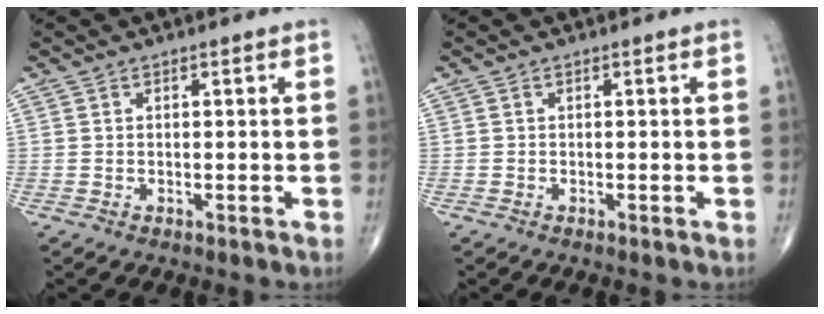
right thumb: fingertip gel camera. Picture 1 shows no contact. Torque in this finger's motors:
{"motor_torque": [-0.05, 0.03, -0.22, 0.04, 0.06]}